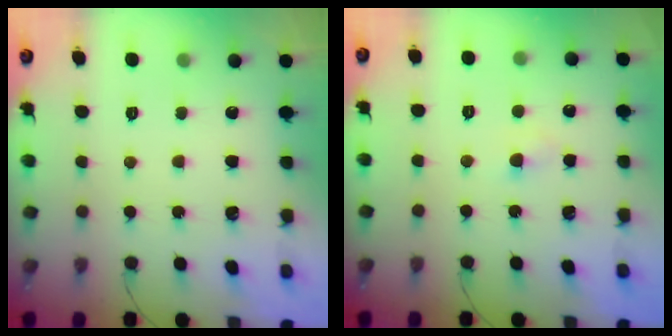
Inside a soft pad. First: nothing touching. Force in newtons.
{"total": 1.8, "press": 1.5, "slide": 0.9}